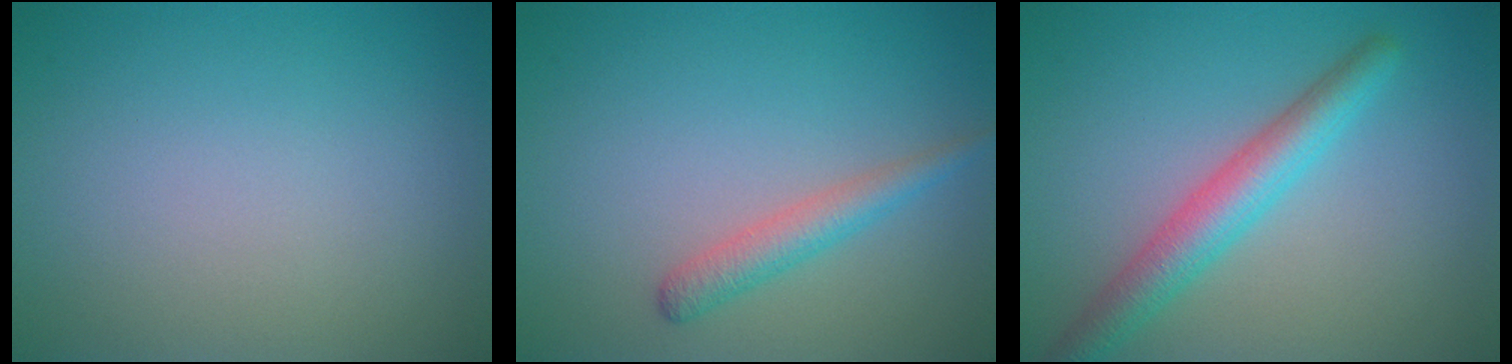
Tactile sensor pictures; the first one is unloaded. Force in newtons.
{"total": 2.3, "press": 2.3, "slide": 0.0}
{"total": 4.2, "press": 4.2, "slide": 0.2}